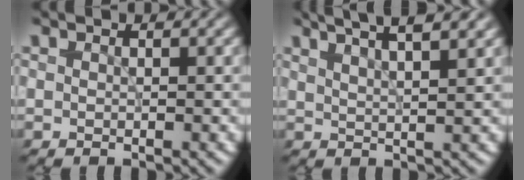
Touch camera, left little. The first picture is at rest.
{"total": 7.1, "force": [5.0, 2.0, 4.6], "torque": [-0.037, 0.035, 0.041]}